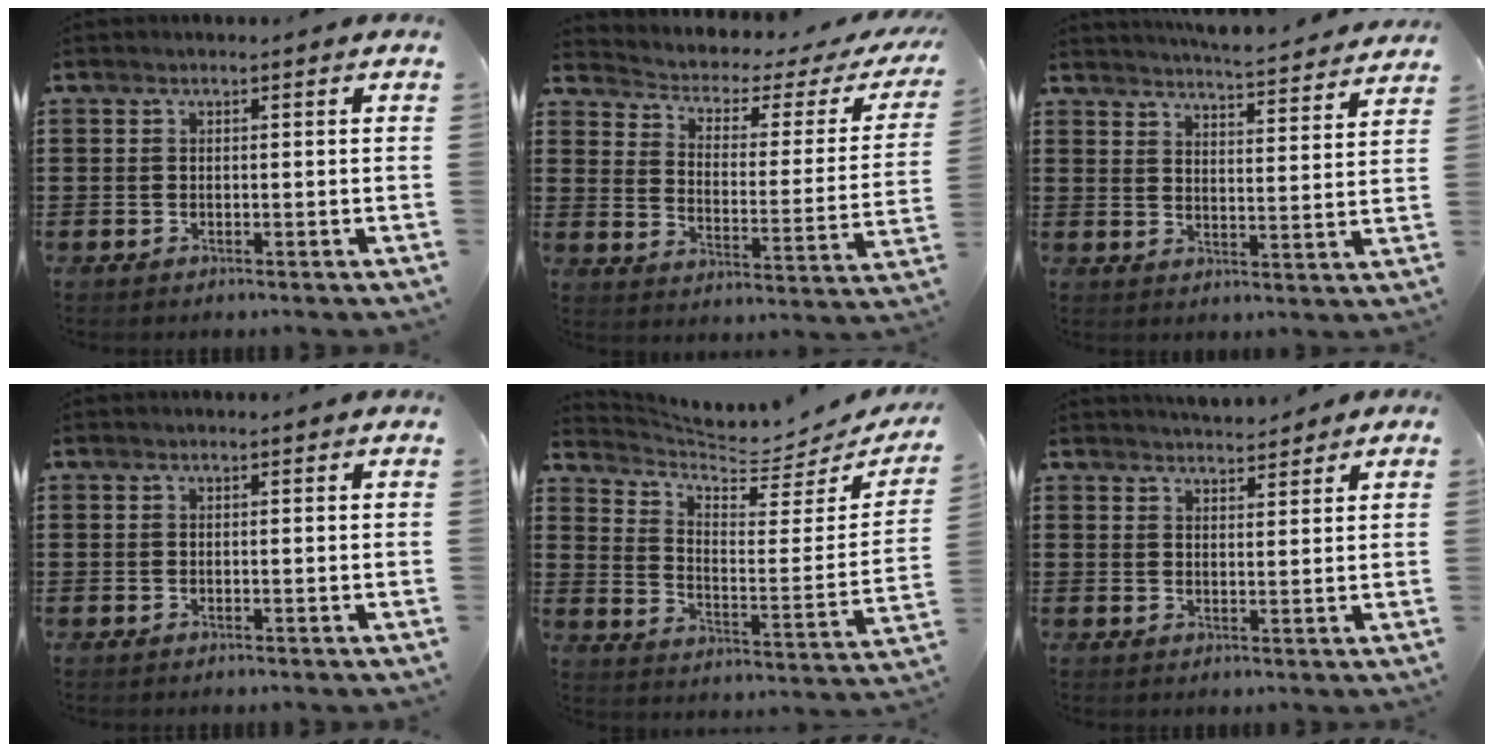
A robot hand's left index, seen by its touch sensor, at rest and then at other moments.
{"total": 2.5, "force": [1.5, 1.3, 1.6], "torque": [-0.045, -0.018, 0.015]}
{"total": 4.8, "force": [4.7, -0.5, 0.7], "torque": [-0.026, -0.038, 0.078]}
{"total": 0.0}
{"total": 5.8, "force": [5.4, 1.0, 1.8], "torque": [-0.058, -0.050, 0.088]}
{"total": 3.0, "force": [3.0, 0.6, 0.4], "torque": [-0.014, -0.003, 0.056]}